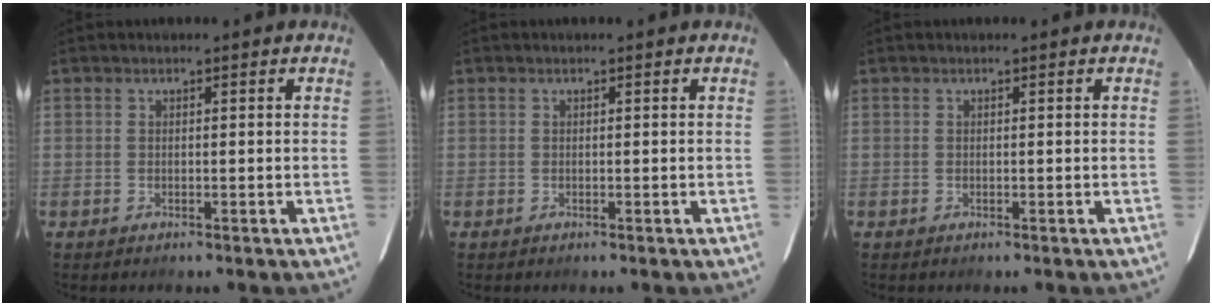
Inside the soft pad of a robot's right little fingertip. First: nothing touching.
{"total": 0.0}
{"total": 0.0}